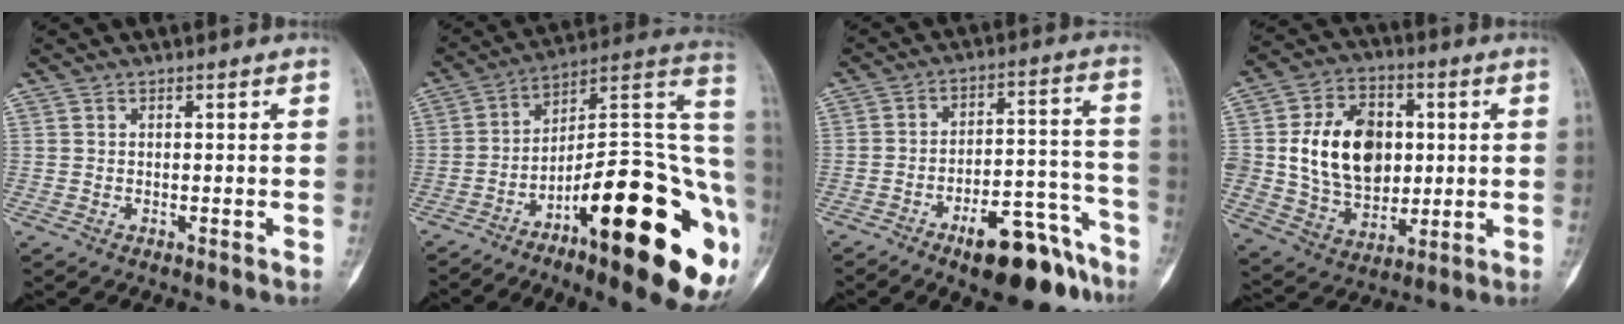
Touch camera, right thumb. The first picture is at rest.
{"total": 32.2, "force": [-11.6, 9.8, 28.3], "torque": [-0.308, 0.064, -0.170]}
{"total": 15.9, "force": [-10.6, 5.7, 10.3], "torque": [-0.106, 0.093, -0.156]}
{"total": 18.4, "force": [1.9, 13.6, 12.3], "torque": [-0.167, 0.004, 0.043]}